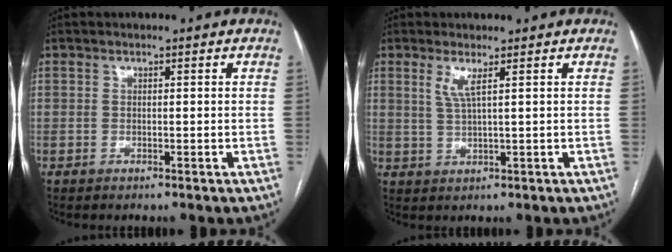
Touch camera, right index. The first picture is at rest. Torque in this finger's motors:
{"motor_torque": [0.45, 0.27, 0.09, 0.06]}